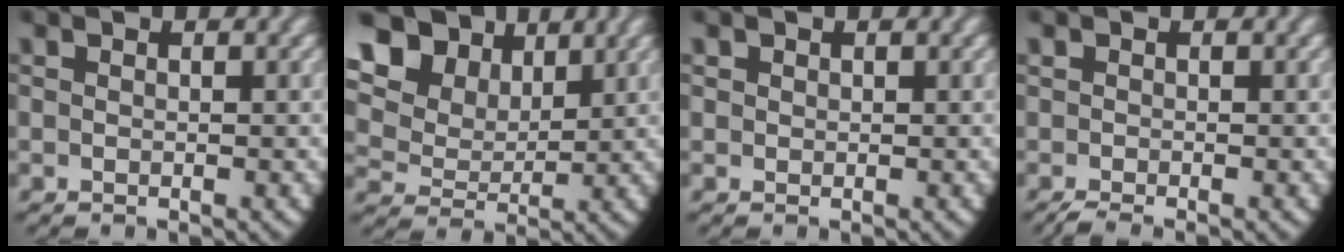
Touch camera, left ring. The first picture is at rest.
{"total": 11.2, "force": [4.9, 8.4, 5.7], "torque": [-0.123, 0.012, 0.069]}
{"total": 1.0, "force": [0.4, 0.8, 0.3], "torque": [-0.016, -0.010, 0.014]}
{"total": 1.5, "force": [-1.2, 0.6, 0.7], "torque": [-0.009, -0.007, -0.016]}